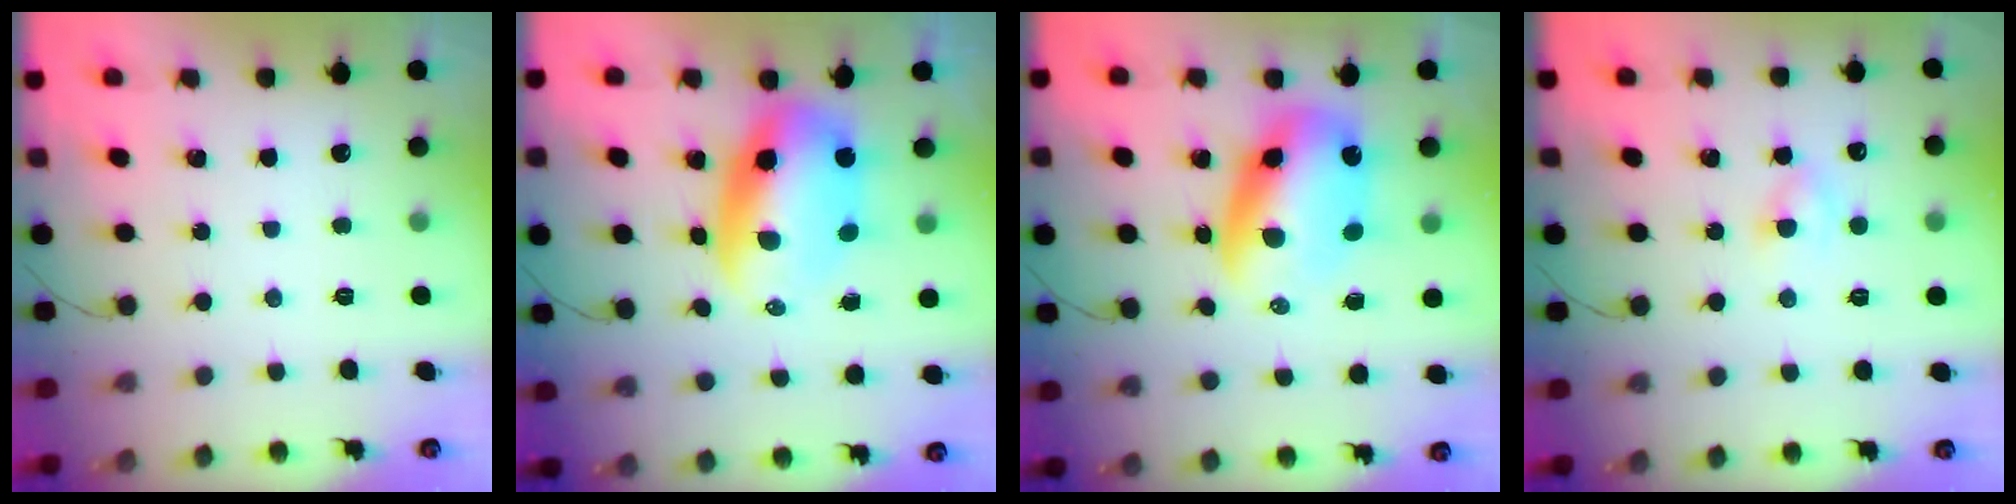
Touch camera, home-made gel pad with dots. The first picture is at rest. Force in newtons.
{"total": 10.1, "press": 9.8, "slide": 2.5}
{"total": 11.2, "press": 10.9, "slide": 2.6}
{"total": 2.6, "press": 2.3, "slide": 1.1}